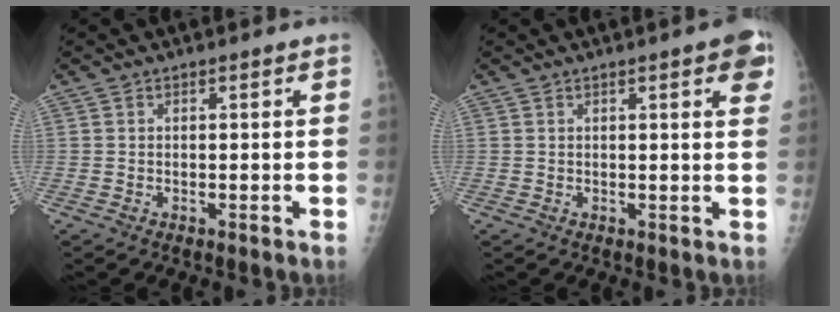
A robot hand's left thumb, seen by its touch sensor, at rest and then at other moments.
{"total": 5.0, "force": [2.3, 1.0, 4.3], "torque": [-0.040, -0.003, 0.022]}